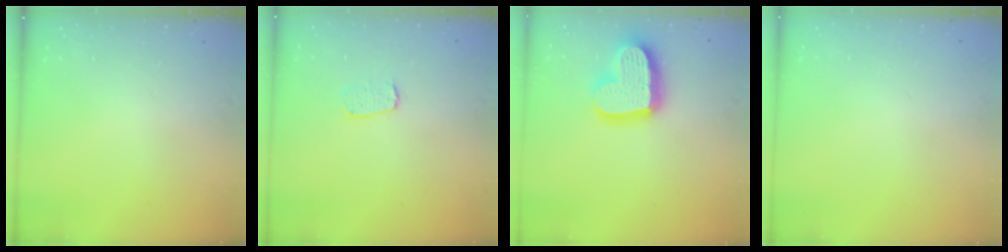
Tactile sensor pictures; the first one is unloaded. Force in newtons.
{"total": 5.8, "press": 5.8, "slide": 0.4}
{"total": 20.5, "press": 20.4, "slide": 1.5}
{"total": 0.0}